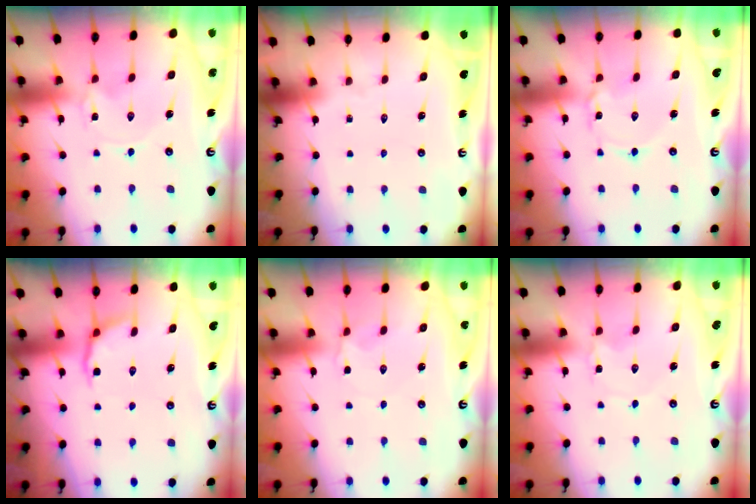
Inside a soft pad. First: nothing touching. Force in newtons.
{"total": 0.0}
{"total": 1.6, "press": 1.5, "slide": 0.1}
{"total": 3.4, "press": 2.4, "slide": 2.3}
{"total": 1.9, "press": 1.8, "slide": 0.7}
{"total": 0.0}